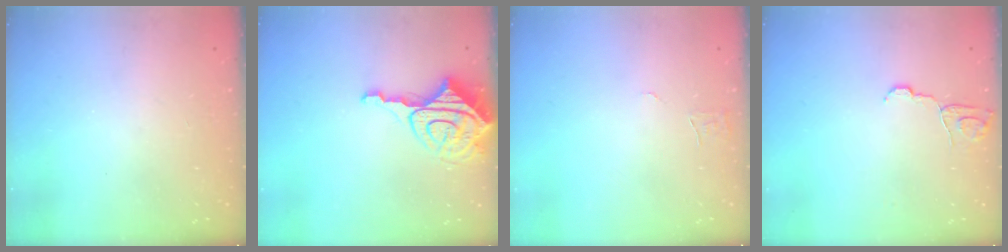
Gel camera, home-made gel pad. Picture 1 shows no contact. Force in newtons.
{"total": 11.7, "press": 11.7, "slide": 1.1}
{"total": 3.9, "press": 3.9, "slide": 0.3}
{"total": 6.6, "press": 6.6, "slide": 0.5}